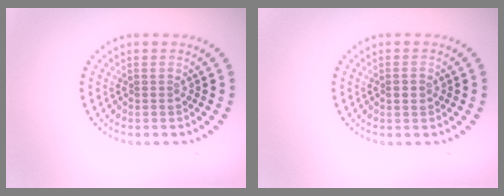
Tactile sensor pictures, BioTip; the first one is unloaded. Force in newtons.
{"total": 1.2, "press": 1.1, "slide": 0.2}